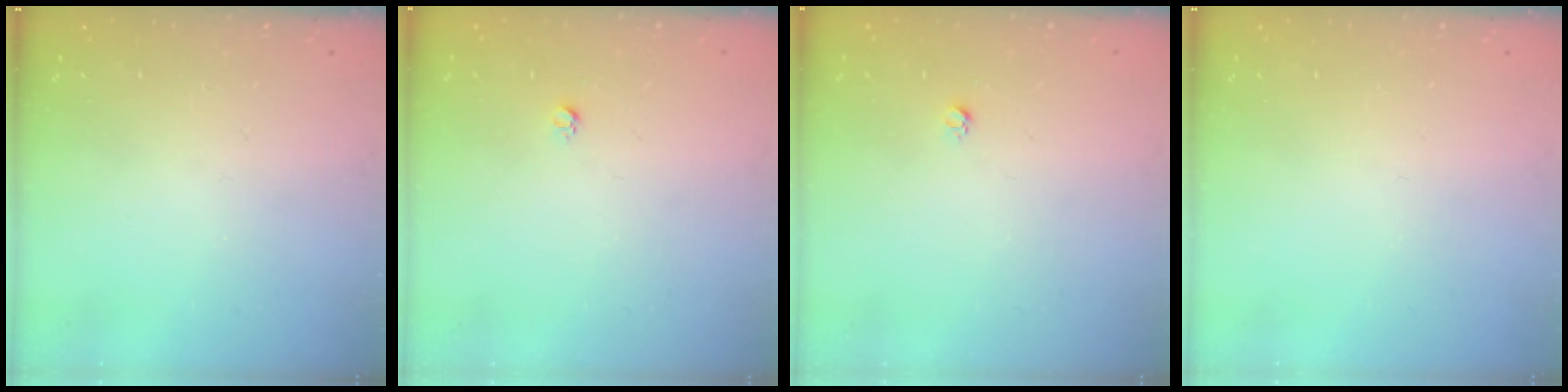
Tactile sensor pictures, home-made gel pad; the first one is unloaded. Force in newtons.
{"total": 2.7, "press": 2.7, "slide": 0.3}
{"total": 2.7, "press": 2.7, "slide": 0.3}
{"total": 0.0}